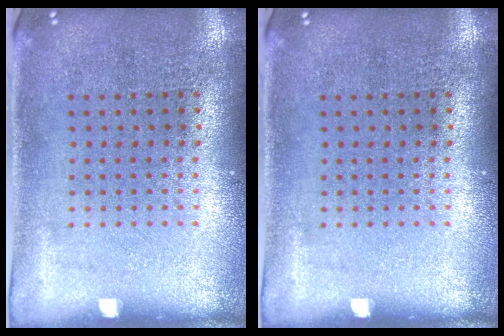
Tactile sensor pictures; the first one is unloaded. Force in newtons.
{"total": 0.0}